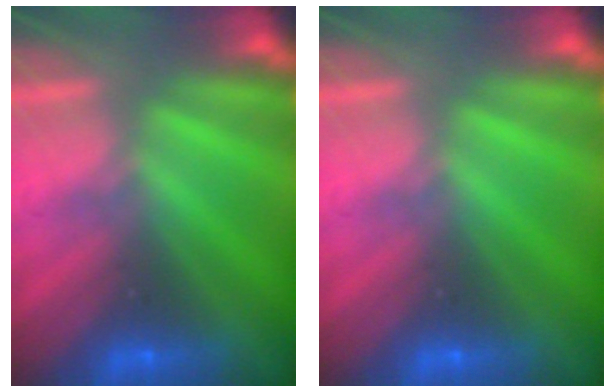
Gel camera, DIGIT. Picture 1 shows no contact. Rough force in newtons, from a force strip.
{"total": 0.0}